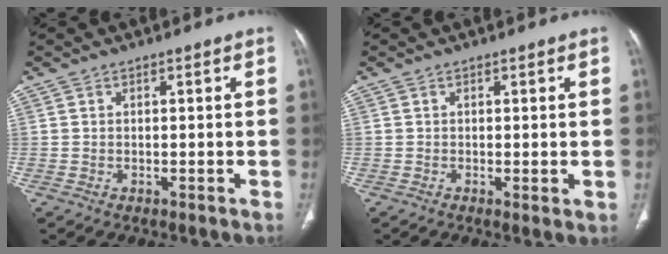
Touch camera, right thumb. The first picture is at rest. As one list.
[{"total": 1.4, "force": [0.0, 0.4, 1.3], "torque": [-0.026, -0.008, 0.001]}]